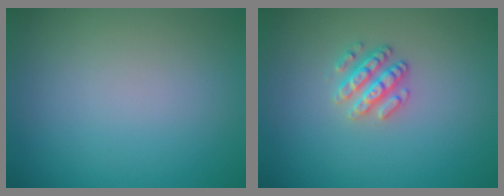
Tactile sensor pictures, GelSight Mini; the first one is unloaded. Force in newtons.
{"total": 2.5, "press": 2.4, "slide": 0.7}